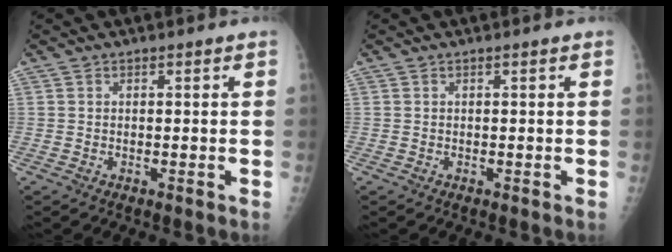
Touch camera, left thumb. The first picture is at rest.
{"total": 0.0}